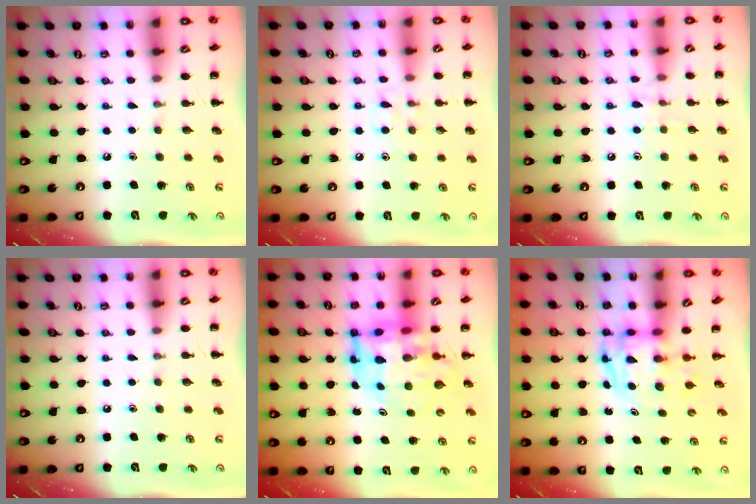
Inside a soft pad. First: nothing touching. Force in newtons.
{"total": 6.0, "press": 5.7, "slide": 1.9}
{"total": 7.0, "press": 6.8, "slide": 1.7}
{"total": 0.0}
{"total": 10.4, "press": 9.9, "slide": 3.1}
{"total": 3.8, "press": 3.7, "slide": 0.5}